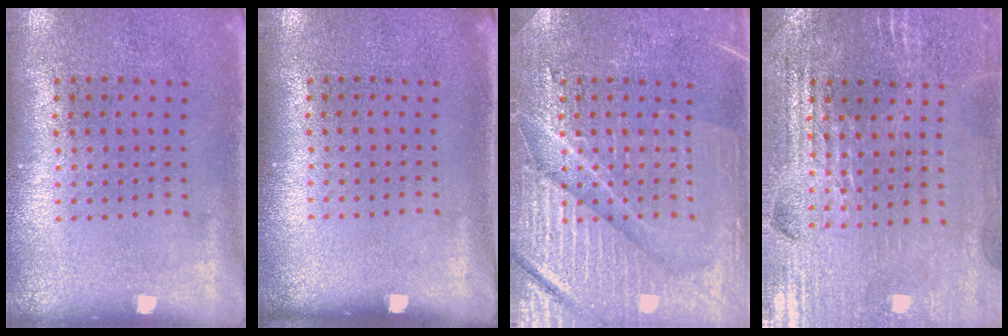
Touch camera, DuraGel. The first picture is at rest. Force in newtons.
{"total": 0.0}
{"total": 6.4, "press": 6.3, "slide": 0.8}
{"total": 2.8, "press": 2.8, "slide": 0.5}